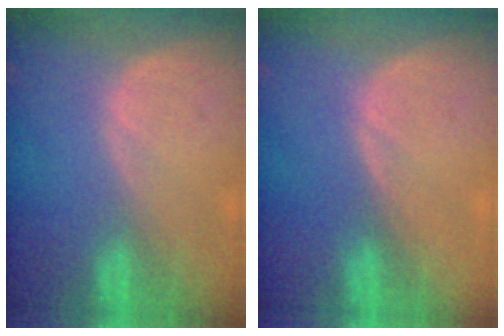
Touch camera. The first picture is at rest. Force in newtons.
{"total": 0.0}